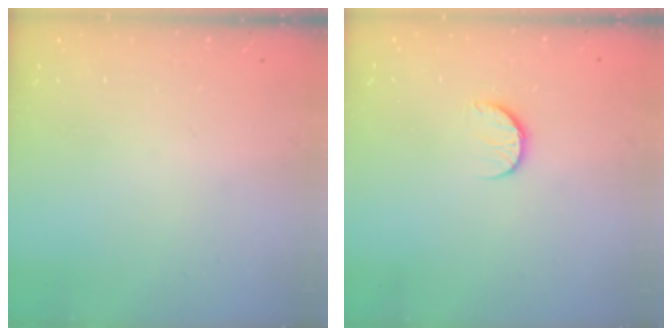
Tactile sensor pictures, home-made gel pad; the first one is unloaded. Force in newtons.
{"total": 7.7, "press": 7.6, "slide": 0.7}